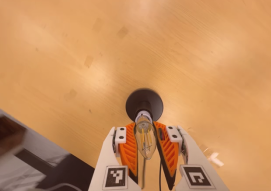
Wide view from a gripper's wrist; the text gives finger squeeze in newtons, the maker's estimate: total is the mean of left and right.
{"total": 22.3, "left": 22.1, "right": 22.5}